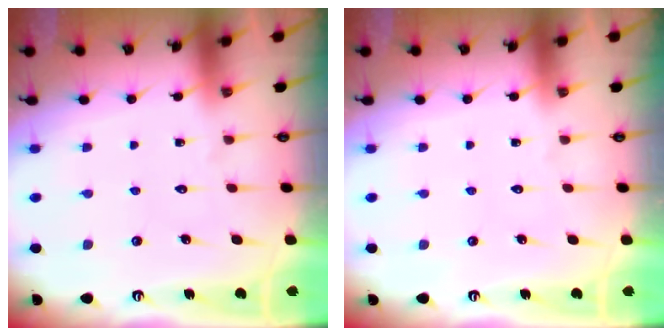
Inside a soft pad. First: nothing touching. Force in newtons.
{"total": 0.0}